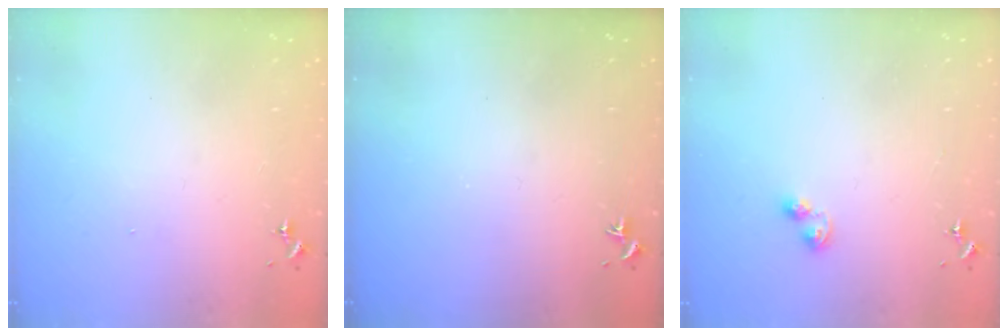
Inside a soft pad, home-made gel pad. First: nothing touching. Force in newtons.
{"total": 0.0}
{"total": 4.1, "press": 4.1, "slide": 0.5}